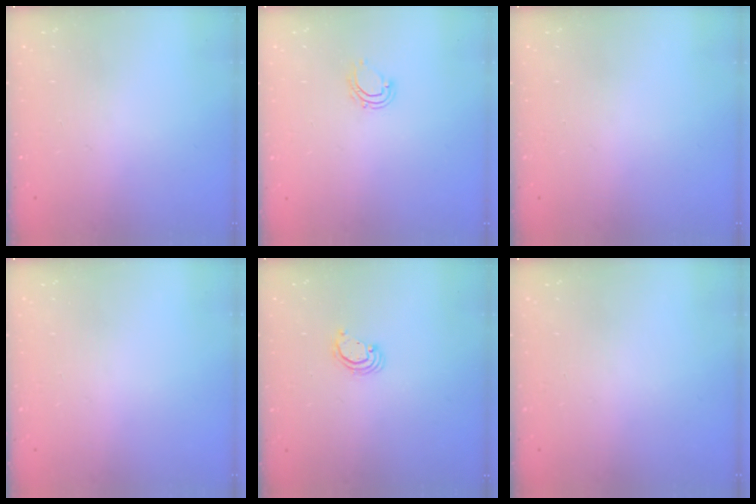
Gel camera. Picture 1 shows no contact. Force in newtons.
{"total": 6.0, "press": 5.9, "slide": 1.0}
{"total": 0.0}
{"total": 0.0}
{"total": 2.2, "press": 2.2, "slide": 0.1}
{"total": 0.0}